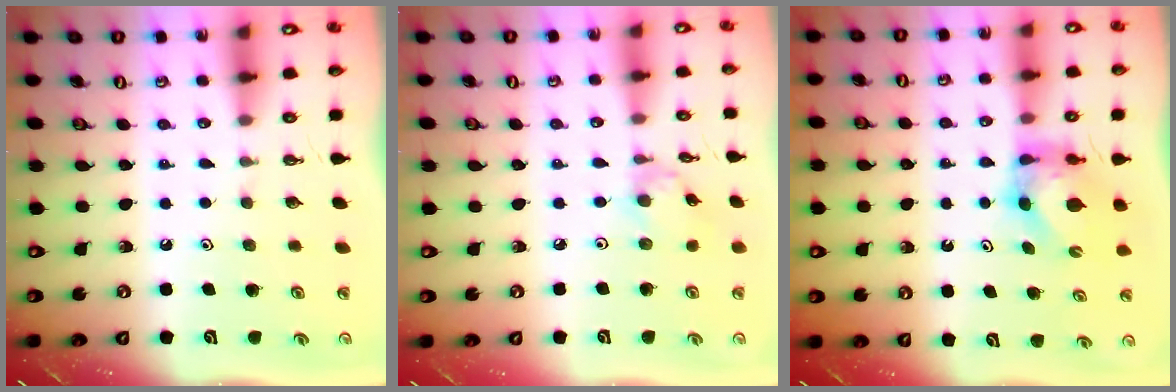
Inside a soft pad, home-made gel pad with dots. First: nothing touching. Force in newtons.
{"total": 2.1, "press": 2.1, "slide": 0.2}
{"total": 6.0, "press": 6.0, "slide": 0.3}